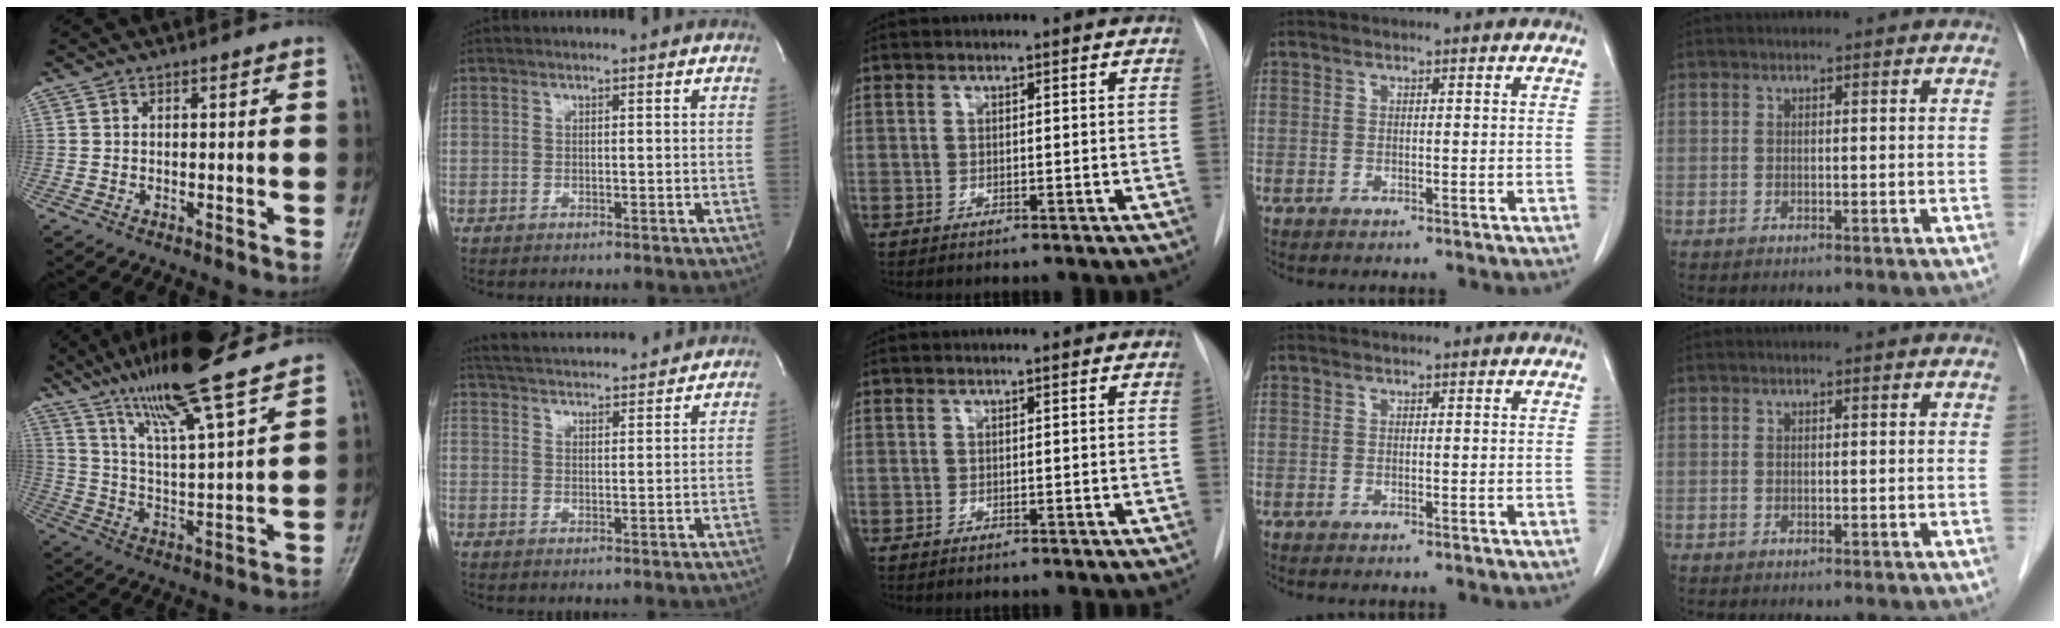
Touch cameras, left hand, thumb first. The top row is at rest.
{"thumb": {"total": 19.3, "force": [15.2, 1.0, 11.8], "torque": [-0.180, -0.056, 0.263]}, "index": {"total": 13.9, "force": [13.2, 1.6, 4.1], "torque": [-0.077, 0.026, 0.194]}}